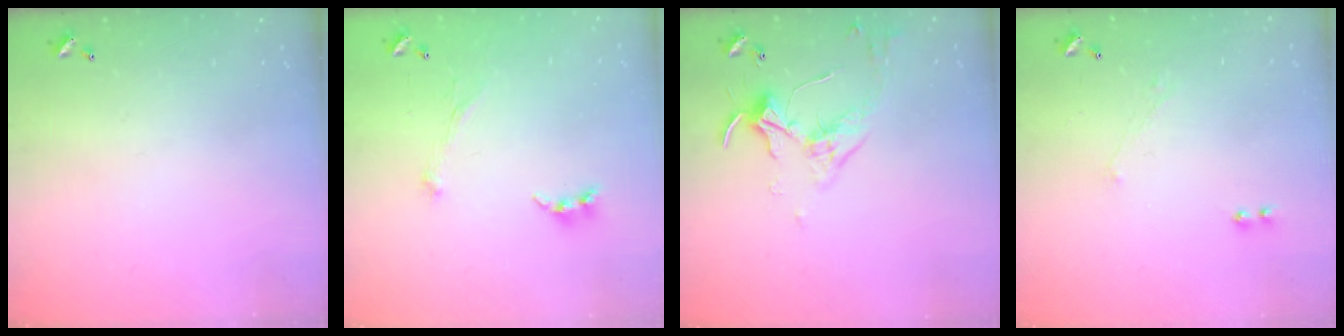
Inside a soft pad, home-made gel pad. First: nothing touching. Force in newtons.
{"total": 2.1, "press": 2.0, "slide": 0.7}
{"total": 3.3, "press": 3.3, "slide": 0.6}
{"total": 1.0, "press": 0.9, "slide": 0.5}